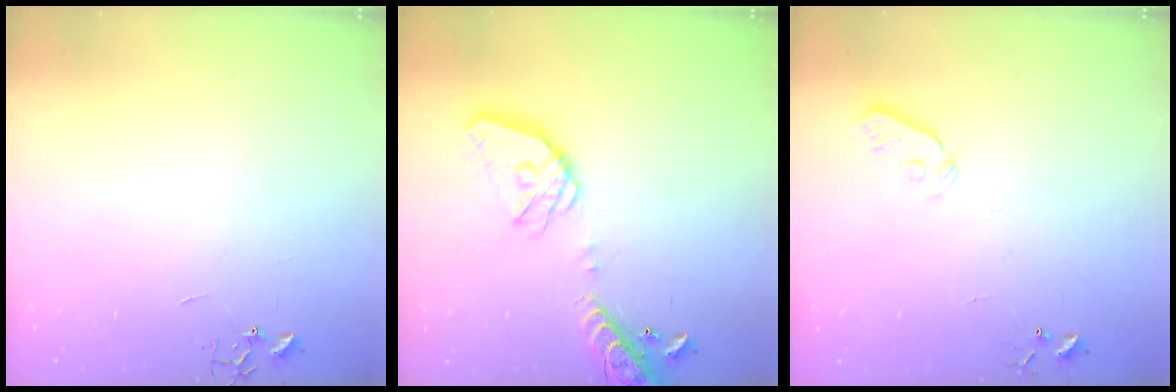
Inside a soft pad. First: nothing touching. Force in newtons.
{"total": 17.0, "press": 16.8, "slide": 2.6}
{"total": 3.2, "press": 3.1, "slide": 0.6}